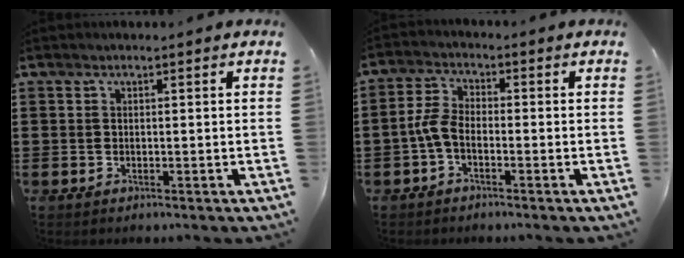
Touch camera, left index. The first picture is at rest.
{"total": 4.0, "force": [-1.7, 2.0, 3.0], "torque": [-0.082, 0.002, -0.039]}